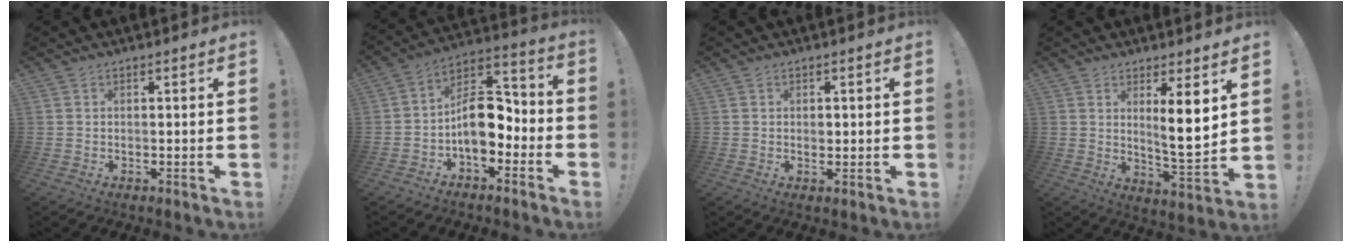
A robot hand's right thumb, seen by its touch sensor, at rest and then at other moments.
{"total": 13.9, "force": [-2.8, 8.7, 10.4], "torque": [-0.162, 0.019, -0.039]}
{"total": 1.1, "force": [-0.1, 0.9, 0.6], "torque": [0.000, -0.001, -0.004]}
{"total": 9.4, "force": [3.6, 1.3, 8.6], "torque": [-0.120, -0.032, 0.057]}